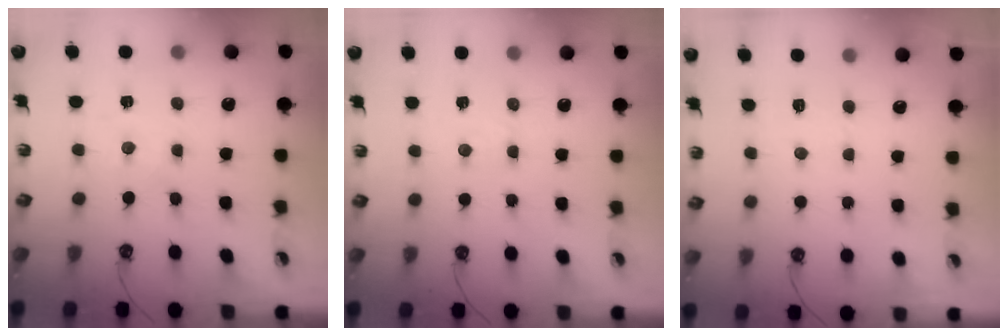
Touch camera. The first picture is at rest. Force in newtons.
{"total": 4.2, "press": 4.2, "slide": 0.7}
{"total": 5.2, "press": 5.2, "slide": 0.8}